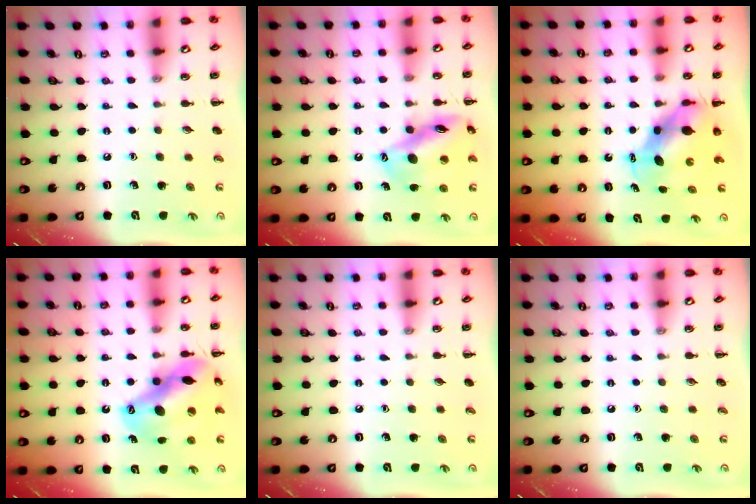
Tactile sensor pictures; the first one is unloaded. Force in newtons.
{"total": 14.5, "press": 14.1, "slide": 3.5}
{"total": 7.2, "press": 7.1, "slide": 1.4}
{"total": 16.7, "press": 16.0, "slide": 4.6}
{"total": 0.0}
{"total": 0.0}